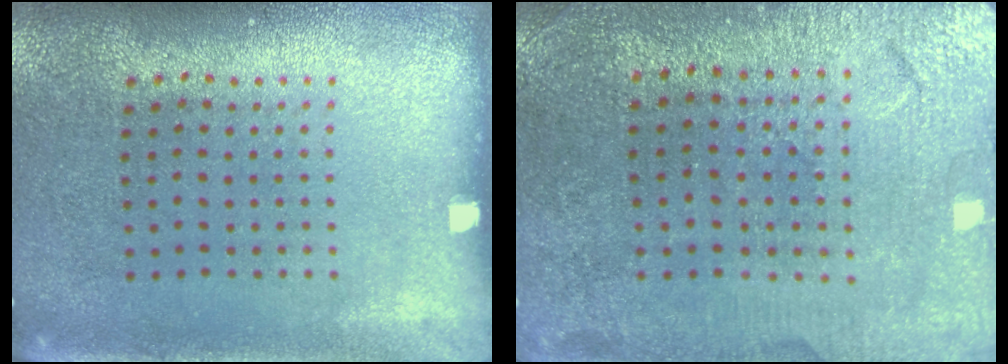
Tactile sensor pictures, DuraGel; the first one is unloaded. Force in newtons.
{"total": 1.5, "press": 1.5, "slide": 0.2}